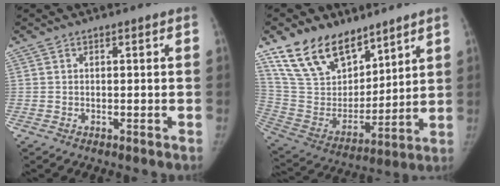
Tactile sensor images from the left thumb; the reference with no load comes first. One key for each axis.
{"total": 18.2, "fx": 13.0, "fy": 9.7, "fz": 8.3, "tx": -0.109, "ty": -0.062, "tz": 0.256}